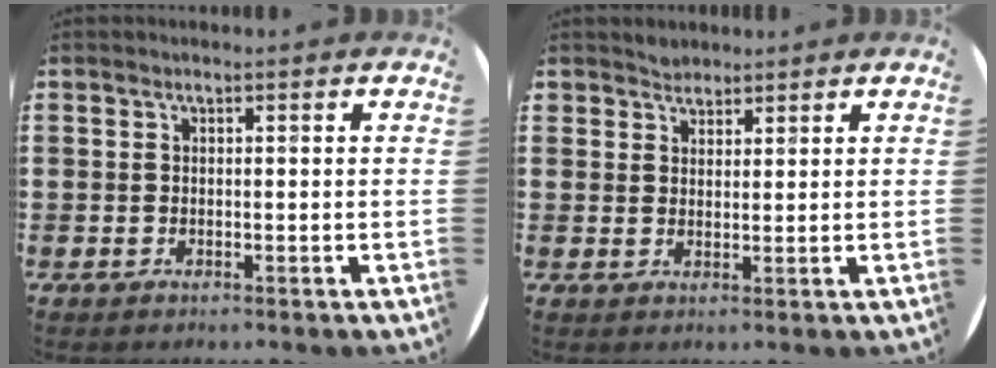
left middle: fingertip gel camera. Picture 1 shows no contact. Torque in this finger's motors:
{"motor_torque": [0.30, -0.24, -0.01, 0.01]}